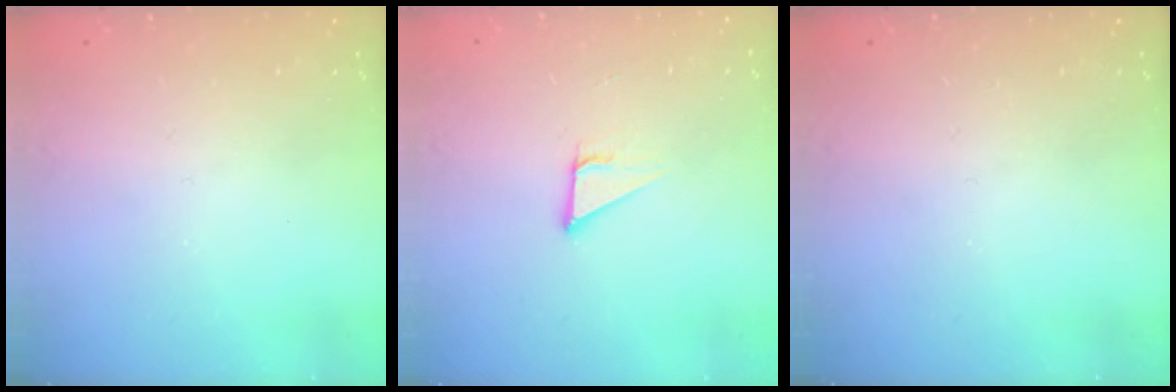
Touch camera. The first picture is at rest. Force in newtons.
{"total": 2.8, "press": 2.8, "slide": 0.2}
{"total": 0.0}